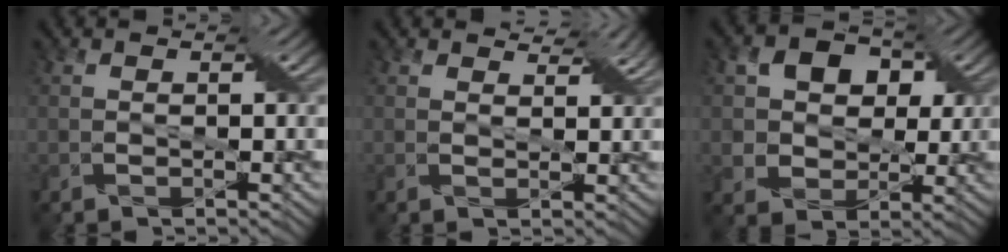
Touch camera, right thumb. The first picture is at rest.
{"total": 3.6, "force": [2.9, 1.4, 1.5], "torque": [-0.033, 0.001, 0.044]}
{"total": 8.9, "force": [2.6, 7.4, 4.2], "torque": [-0.102, 0.015, 0.040]}